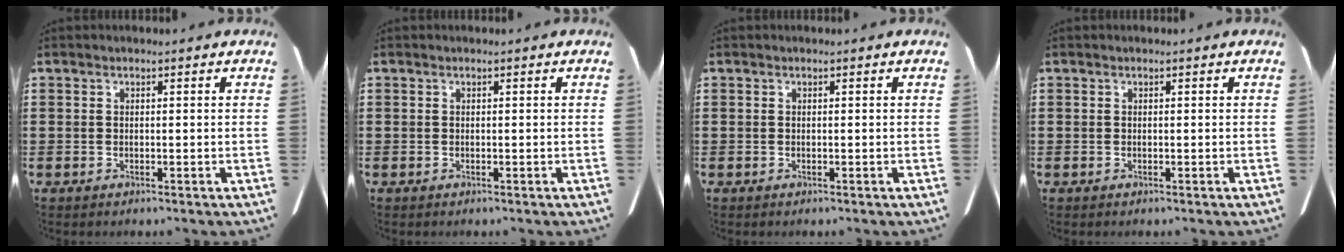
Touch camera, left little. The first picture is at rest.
{"total": 0.0}
{"total": 0.0}
{"total": 0.0}